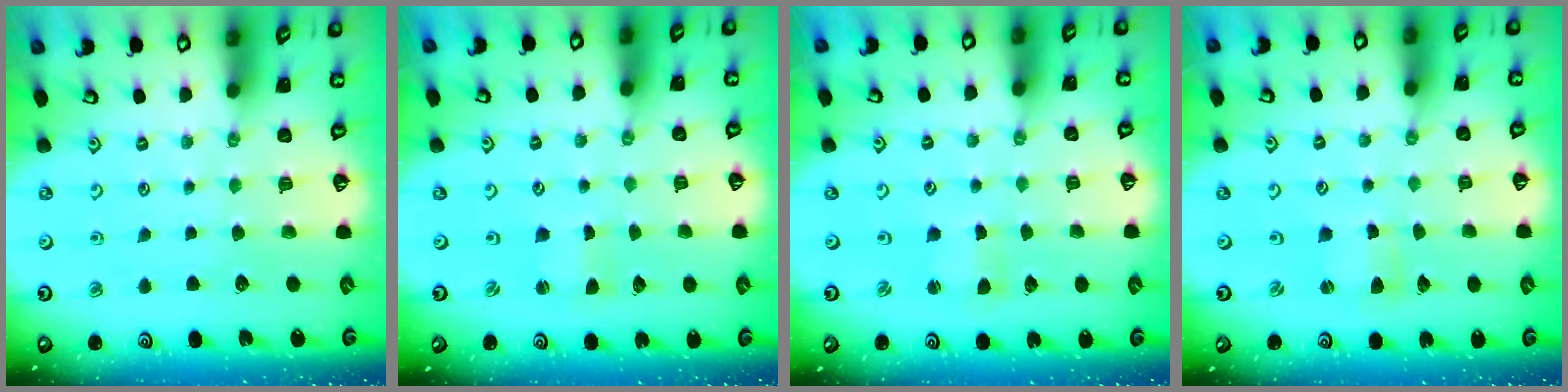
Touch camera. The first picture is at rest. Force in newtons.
{"total": 0.6, "press": 0.6, "slide": 0.0}
{"total": 0.9, "press": 0.9, "slide": 0.1}
{"total": 1.5, "press": 1.4, "slide": 0.2}